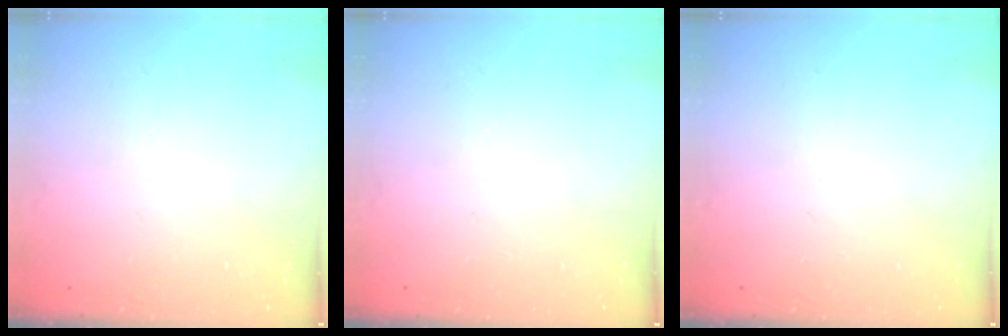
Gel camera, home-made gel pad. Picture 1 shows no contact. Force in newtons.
{"total": 0.0}
{"total": 0.0}